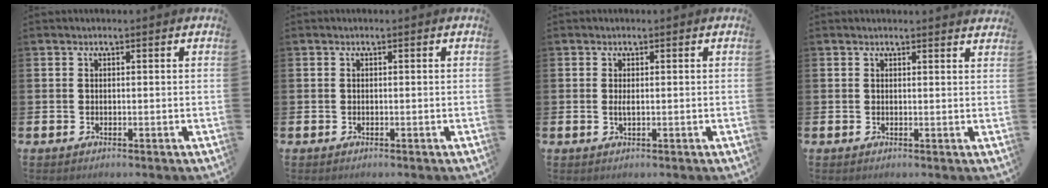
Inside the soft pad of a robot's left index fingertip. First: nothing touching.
{"total": 0.0}
{"total": 0.8, "force": [0.0, 0.2, 0.8], "torque": [-0.014, 0.001, 0.000]}
{"total": 1.1, "force": [1.1, -0.1, 0.0], "torque": [0.008, -0.009, 0.019]}